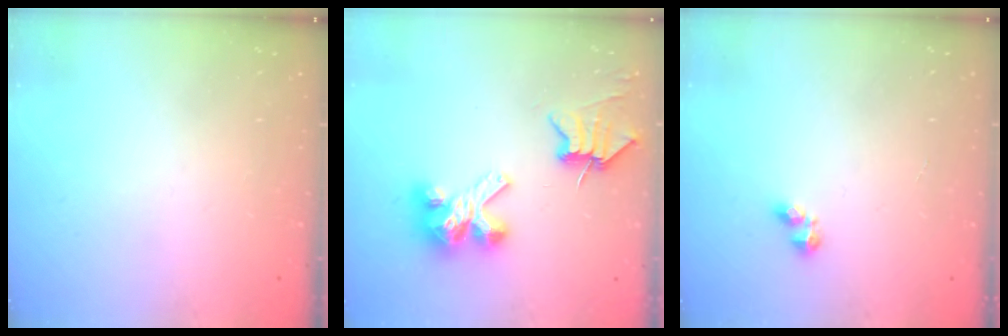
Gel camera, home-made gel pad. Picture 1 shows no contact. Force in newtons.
{"total": 9.8, "press": 9.8, "slide": 1.0}
{"total": 2.6, "press": 2.5, "slide": 0.5}